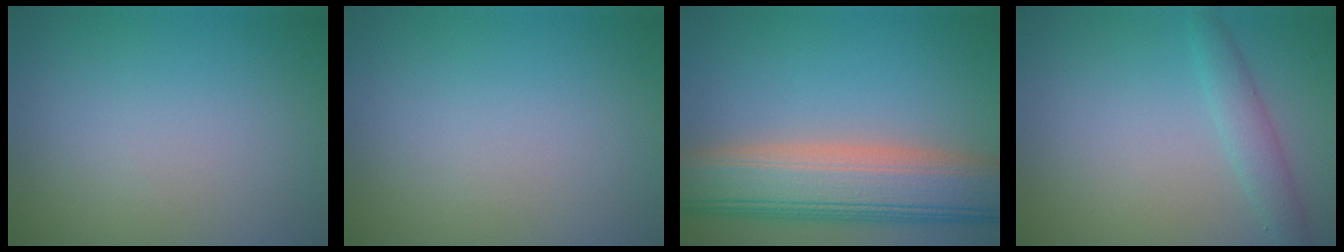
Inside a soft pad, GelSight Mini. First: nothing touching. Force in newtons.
{"total": 0.0}
{"total": 10.2, "press": 10.2, "slide": 1.1}
{"total": 2.2, "press": 2.2, "slide": 0.0}